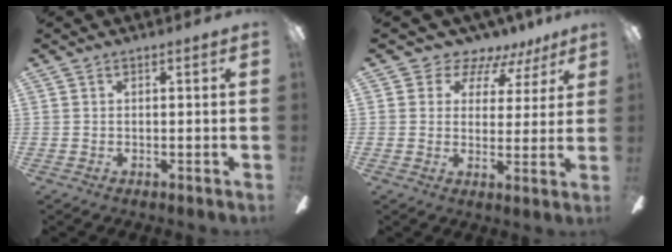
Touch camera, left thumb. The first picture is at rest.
{"total": 6.2, "force": [4.7, 3.9, 1.0], "torque": [-0.011, -0.043, 0.082]}